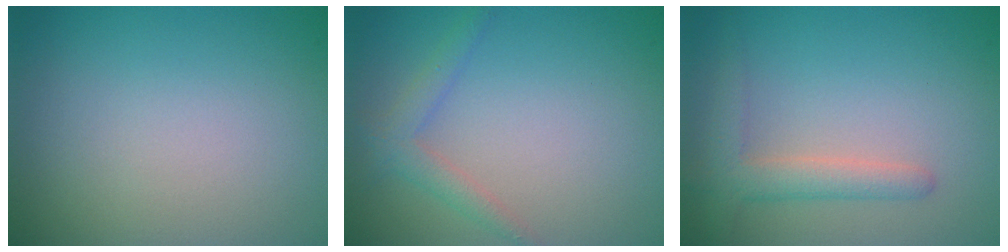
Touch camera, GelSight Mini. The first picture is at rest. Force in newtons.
{"total": 1.9, "press": 1.9, "slide": 0.2}
{"total": 2.9, "press": 2.9, "slide": 0.2}